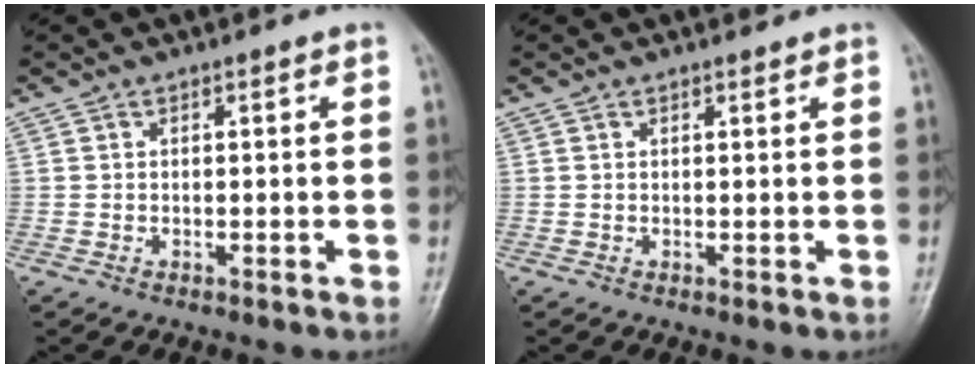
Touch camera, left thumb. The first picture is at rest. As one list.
[{"total": 1.0, "force": [0.8, 0.4, 0.6], "torque": [-0.008, -0.003, 0.009]}]